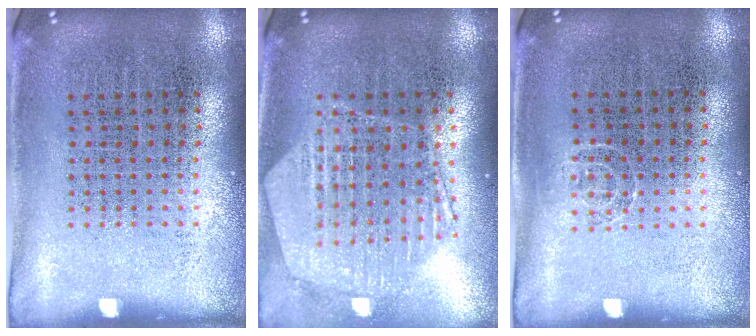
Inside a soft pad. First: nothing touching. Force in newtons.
{"total": 1.2, "press": 1.2, "slide": 0.2}
{"total": 0.7, "press": 0.5, "slide": 0.5}